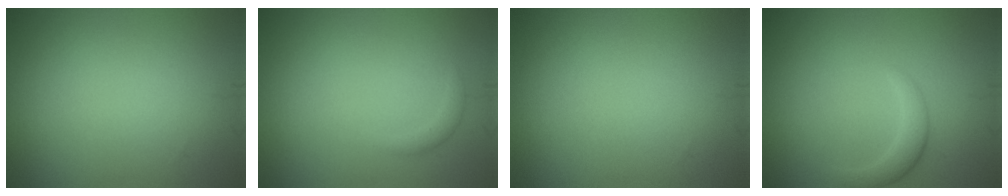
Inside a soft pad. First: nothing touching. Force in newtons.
{"total": 0.9, "press": 0.9, "slide": 0.0}
{"total": 0.0}
{"total": 1.8, "press": 1.8, "slide": 0.1}